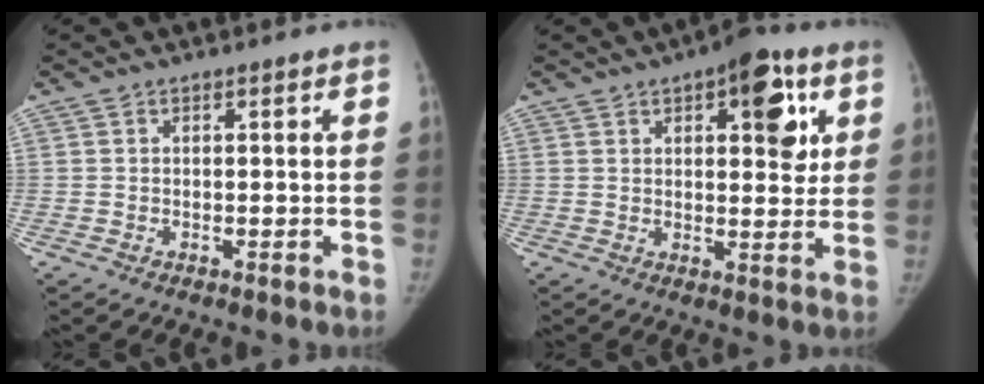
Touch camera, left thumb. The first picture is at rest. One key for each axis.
{"total": 11.3, "fx": 4.6, "fy": 5.1, "fz": 8.9, "tx": -0.076, "ty": -0.010, "tz": 0.055}